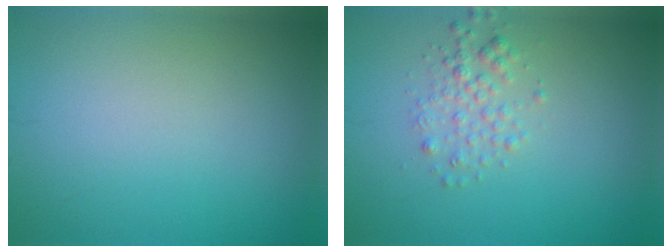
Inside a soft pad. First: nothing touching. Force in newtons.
{"total": 2.0, "press": 2.0, "slide": 0.1}